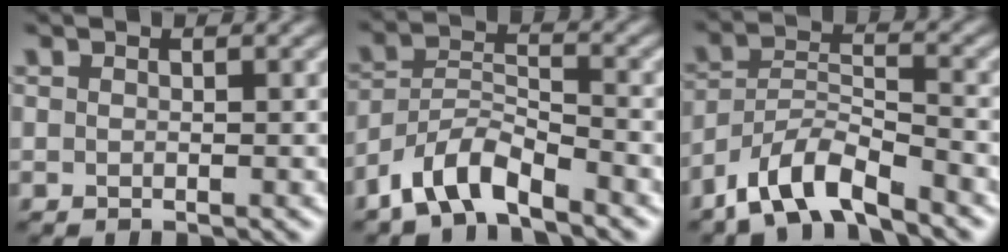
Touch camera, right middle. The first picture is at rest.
{"total": 5.2, "force": [-4.0, 1.7, 2.9], "torque": [-0.052, 0.003, -0.084]}
{"total": 6.0, "force": [-4.7, 1.7, 3.3], "torque": [-0.058, 0.001, -0.092]}